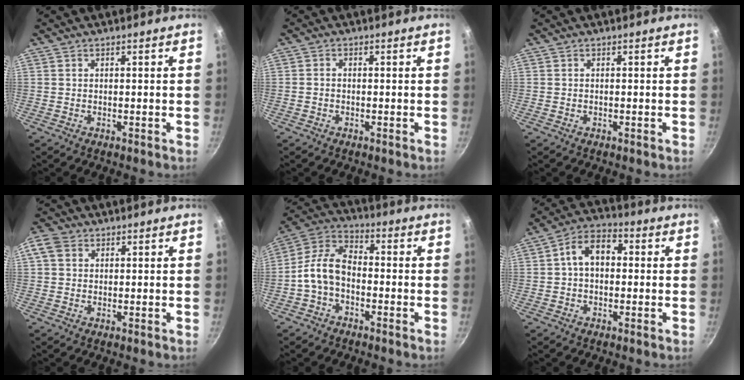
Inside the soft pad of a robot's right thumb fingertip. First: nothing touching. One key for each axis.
{"total": 1.0, "fx": -0.4, "fy": 0.7, "fz": 0.5, "tx": -0.010, "ty": 0.006, "tz": -0.009}
{"total": 0.0}
{"total": 4.1, "fx": 1.3, "fy": 3.3, "fz": 2.1, "tx": -0.037, "ty": 0.004, "tz": 0.015}
{"total": 9.7, "fx": -2.3, "fy": 6.3, "fz": 6.9, "tx": -0.124, "ty": 0.045, "tz": -0.061}
{"total": 8.3, "fx": 0.7, "fy": 5.6, "fz": 6.0, "tx": -0.071, "ty": 0.028, "tz": -0.003}